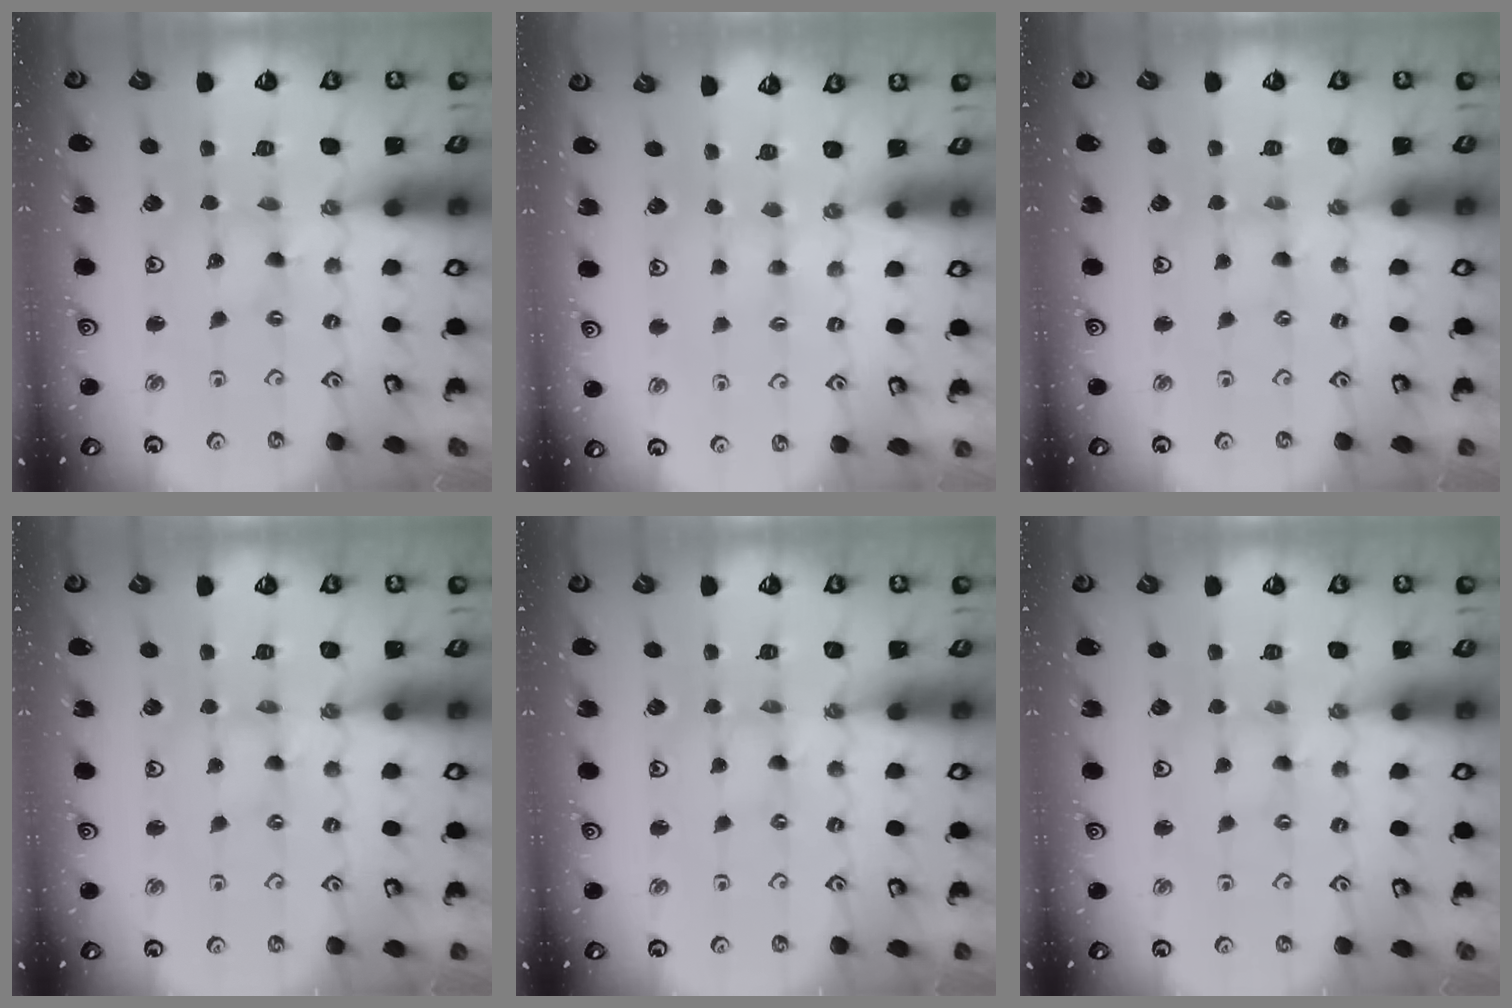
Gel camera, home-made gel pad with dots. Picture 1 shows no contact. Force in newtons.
{"total": 2.3, "press": 2.3, "slide": 0.4}
{"total": 0.8, "press": 0.8, "slide": 0.2}
{"total": 0.0}
{"total": 0.0}
{"total": 1.0, "press": 1.0, "slide": 0.2}